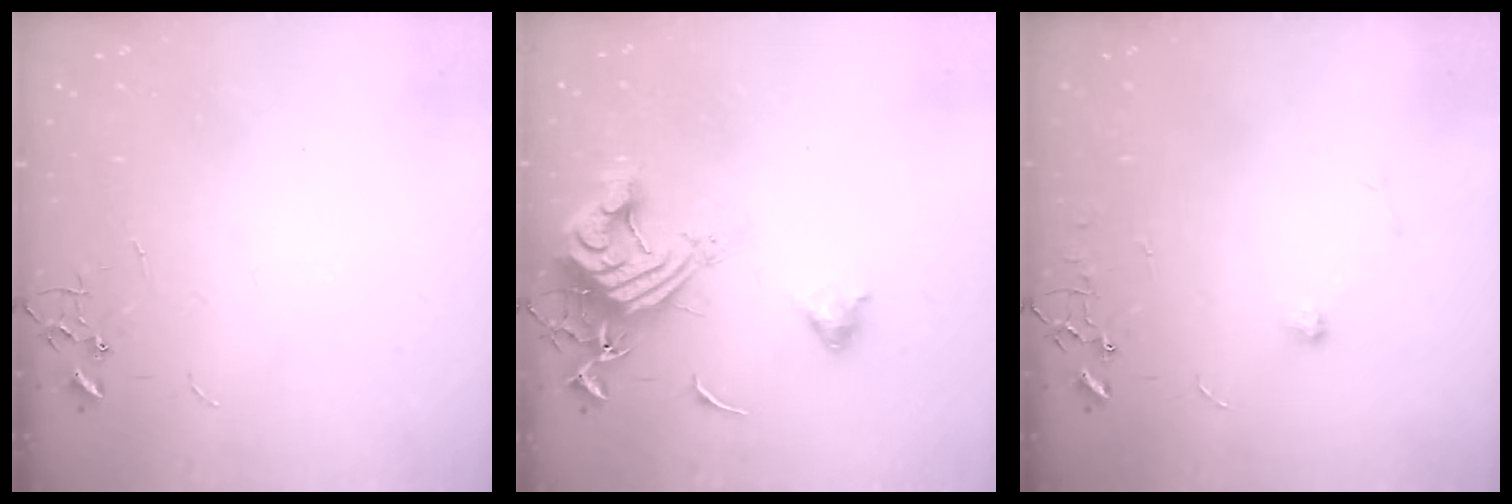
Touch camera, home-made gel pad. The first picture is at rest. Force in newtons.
{"total": 15.0, "press": 14.8, "slide": 1.8}
{"total": 6.8, "press": 6.8, "slide": 0.9}